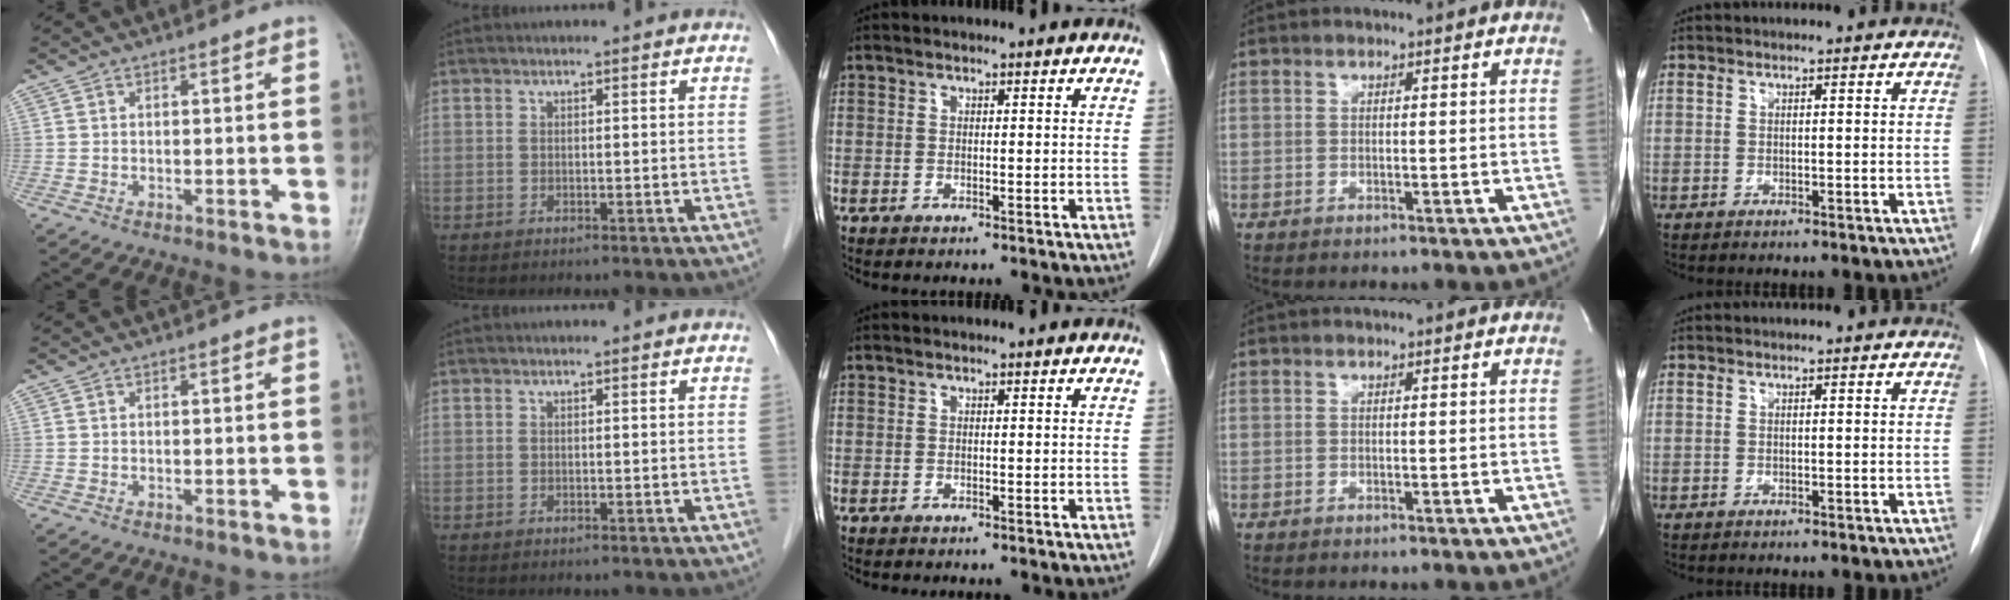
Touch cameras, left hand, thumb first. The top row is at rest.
{}